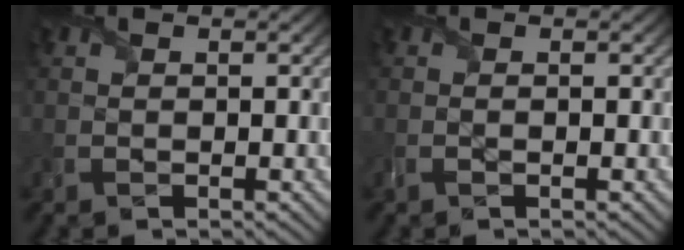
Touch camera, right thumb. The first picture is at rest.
{"total": 0.0}